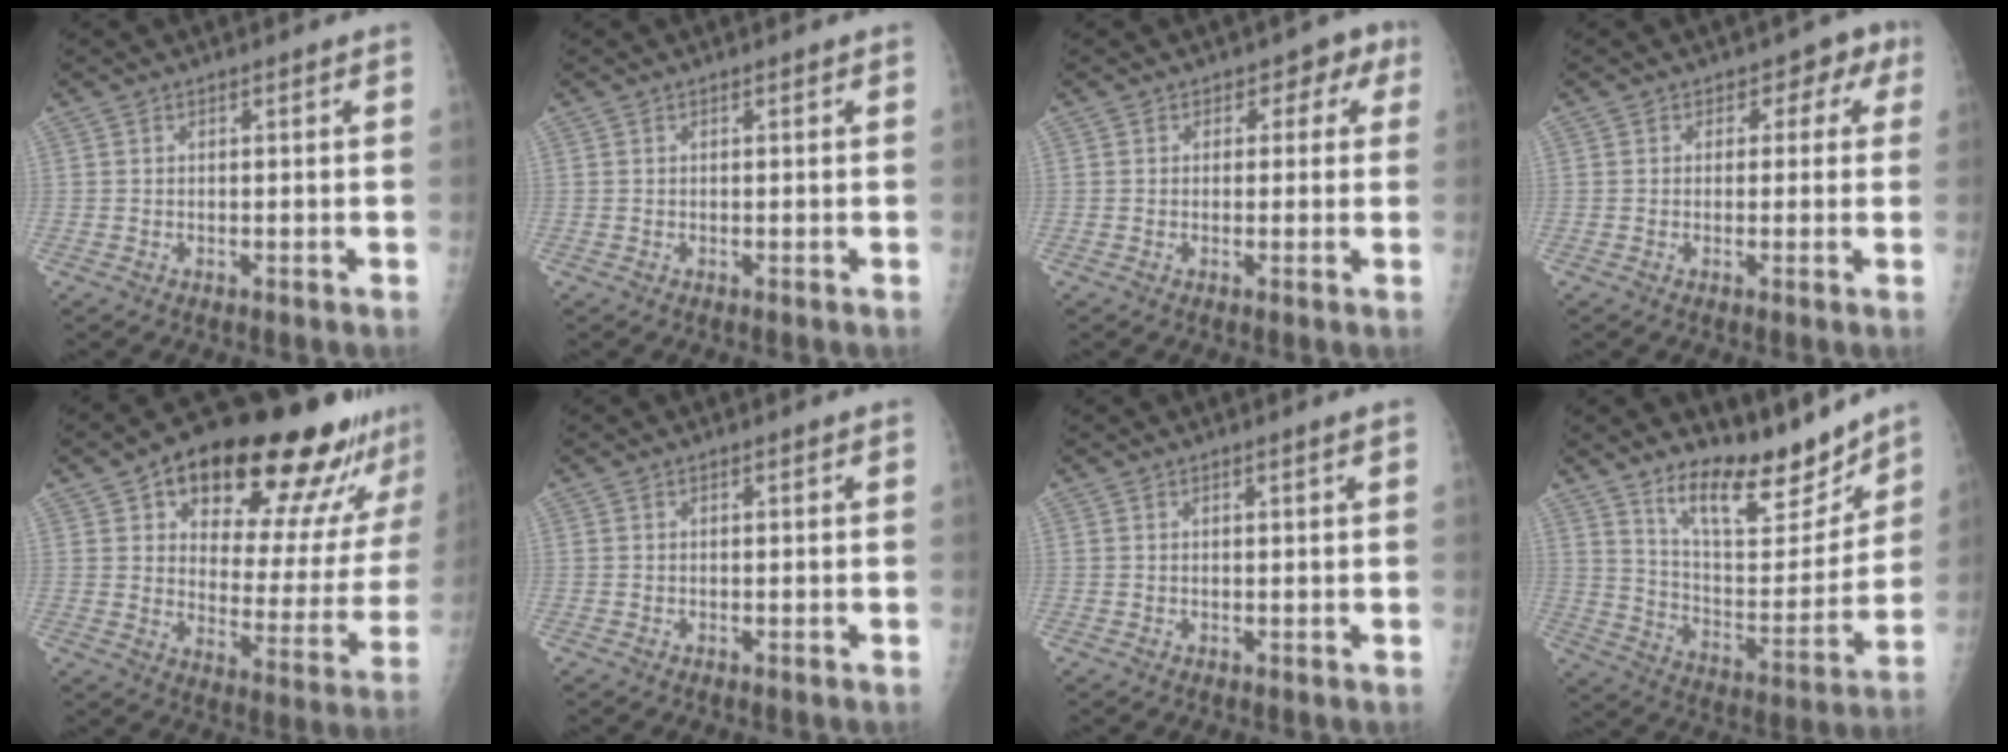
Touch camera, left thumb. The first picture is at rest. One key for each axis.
{"total": 0.0}
{"total": 3.7, "fx": 1.3, "fy": 3.0, "fz": 1.9, "tx": 0.019, "ty": 0.003, "tz": 0.005}
{"total": 3.9, "fx": 1.3, "fy": 3.2, "fz": 1.9, "tx": 0.020, "ty": 0.004, "tz": 0.004}
{"total": 26.4, "fx": 18.0, "fy": 10.0, "fz": 16.5, "tx": -0.187, "ty": -0.065, "tz": 0.248}
{"total": 0.0}
{"total": 1.3, "fx": 0.8, "fy": -0.2, "fz": 0.9, "tx": -0.013, "ty": 0.000, "tz": 0.014}
{"total": 16.7, "fx": 13.5, "fy": 5.2, "fz": 8.3, "tx": -0.087, "ty": -0.101, "tz": 0.230}